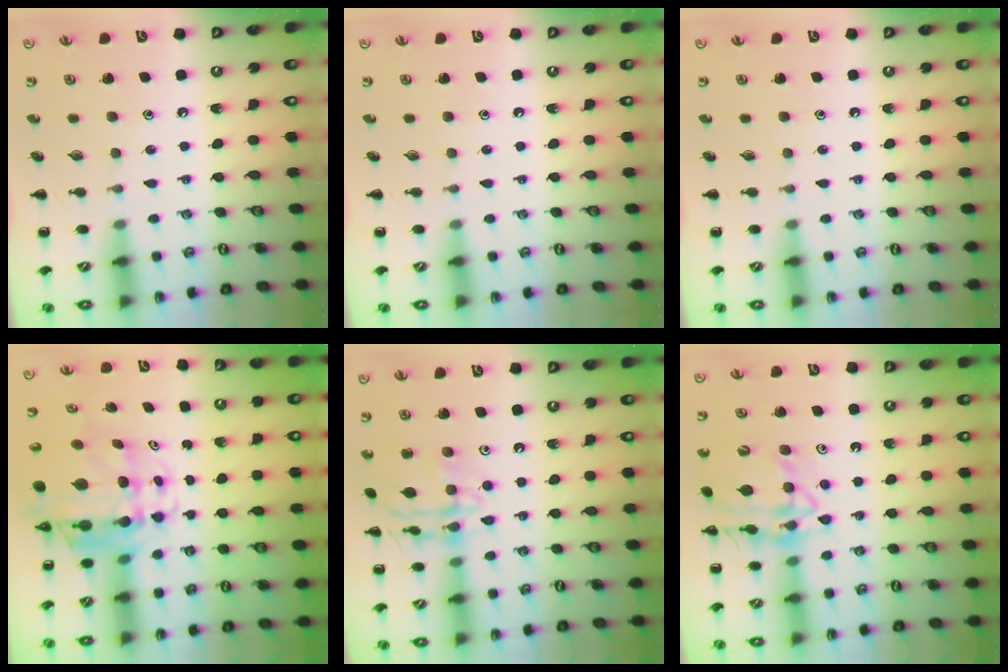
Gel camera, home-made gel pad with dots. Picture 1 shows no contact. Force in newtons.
{"total": 0.0}
{"total": 0.0}
{"total": 8.7, "press": 8.2, "slide": 2.9}
{"total": 13.5, "press": 13.5, "slide": 0.9}
{"total": 15.4, "press": 15.2, "slide": 2.1}